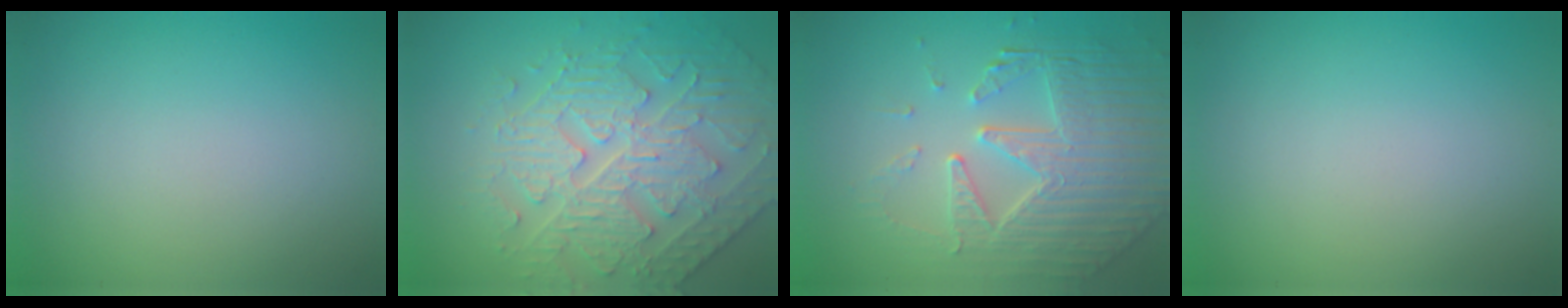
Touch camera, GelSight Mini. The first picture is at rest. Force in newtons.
{"total": 5.0, "press": 4.9, "slide": 0.8}
{"total": 7.4, "press": 5.4, "slide": 5.0}
{"total": 0.0}